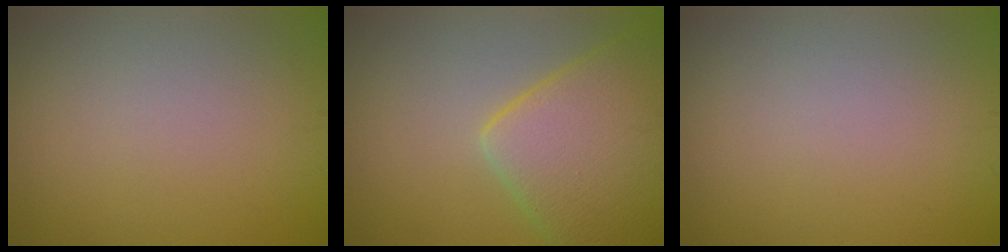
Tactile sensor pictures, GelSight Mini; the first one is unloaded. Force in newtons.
{"total": 9.2, "press": 9.2, "slide": 0.5}
{"total": 0.0}